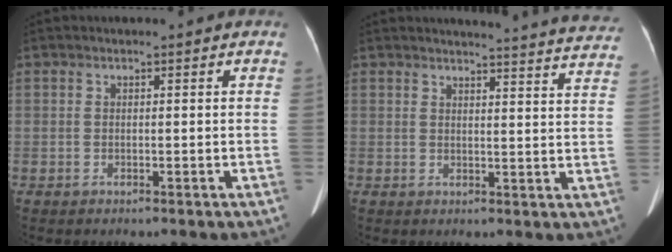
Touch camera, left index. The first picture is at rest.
{"total": 19.8, "force": [19.4, 0.7, 3.7], "torque": [-0.034, -0.091, 0.197]}